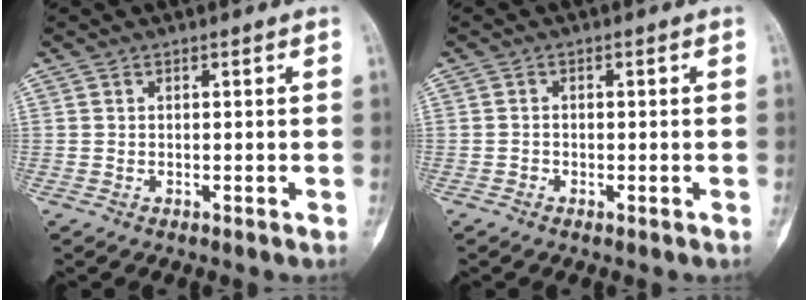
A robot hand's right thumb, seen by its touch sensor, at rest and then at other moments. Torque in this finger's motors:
{"motor_torque": [0.50, -0.12, -0.32, 0.11, 0.04]}